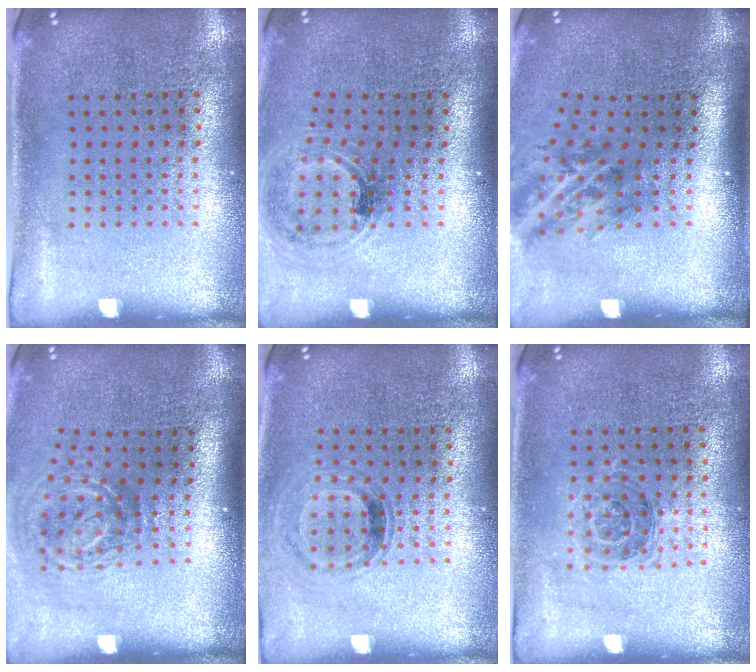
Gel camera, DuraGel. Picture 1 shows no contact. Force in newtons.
{"total": 1.1, "press": 1.1, "slide": 0.3}
{"total": 2.0, "press": 1.3, "slide": 1.5}
{"total": 2.0, "press": 1.3, "slide": 1.6}
{"total": 0.9, "press": 0.9, "slide": 0.3}
{"total": 1.1, "press": 1.0, "slide": 0.4}